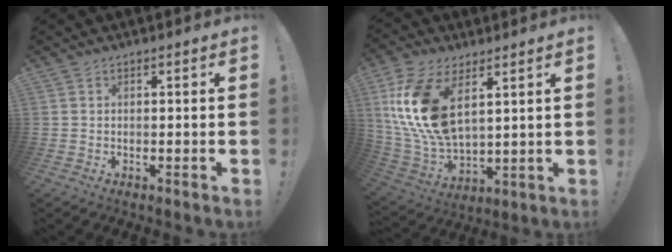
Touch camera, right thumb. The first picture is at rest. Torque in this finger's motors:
{"motor_torque": [1.52, 3.49, 1.04, -0.31, 0.38]}